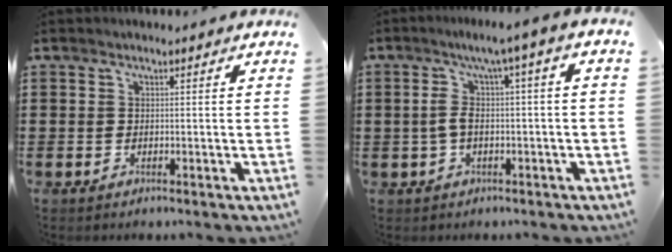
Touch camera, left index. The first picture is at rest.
{"total": 5.2, "force": [-0.7, 0.6, 5.1], "torque": [-0.109, -0.001, -0.022]}